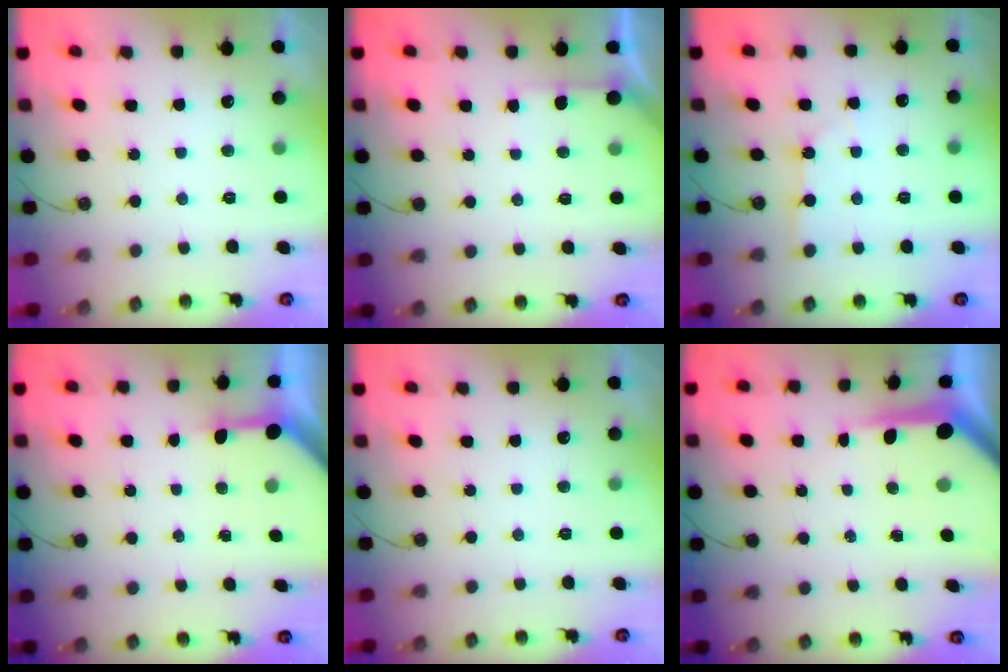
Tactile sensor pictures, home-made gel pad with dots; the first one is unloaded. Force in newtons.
{"total": 2.9, "press": 2.9, "slide": 0.3}
{"total": 1.4, "press": 1.4, "slide": 0.2}
{"total": 3.3, "press": 3.3, "slide": 0.4}
{"total": 0.0}
{"total": 6.5, "press": 6.5, "slide": 0.6}